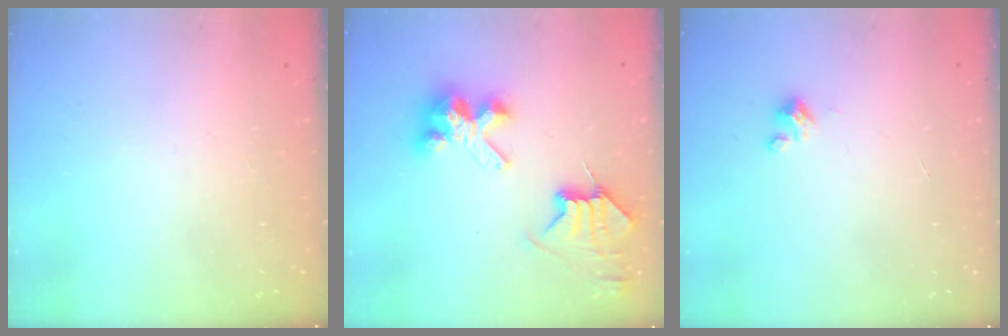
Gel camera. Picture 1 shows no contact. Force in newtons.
{"total": 8.6, "press": 8.5, "slide": 1.1}
{"total": 2.0, "press": 2.0, "slide": 0.2}